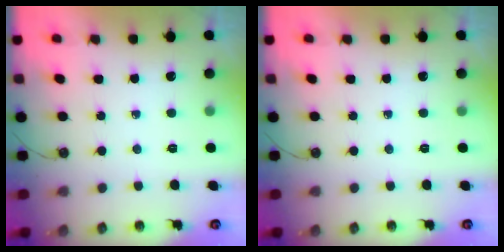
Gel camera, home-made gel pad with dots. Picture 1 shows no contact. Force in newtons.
{"total": 0.0}